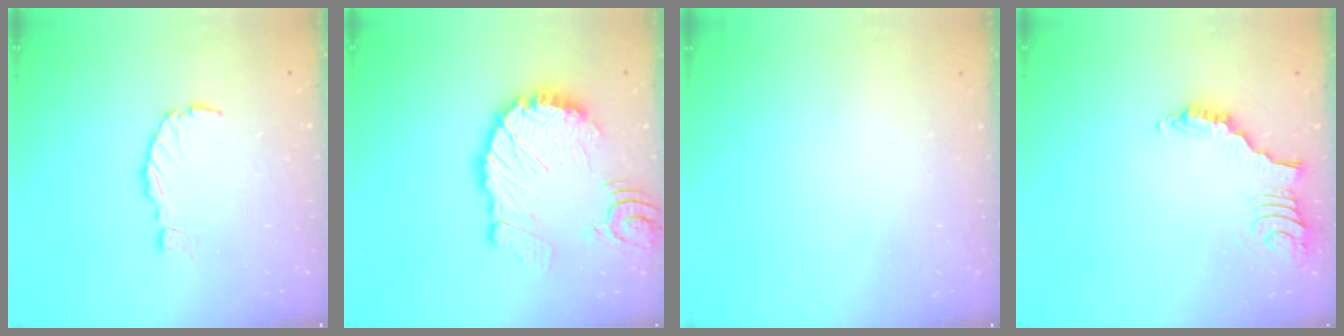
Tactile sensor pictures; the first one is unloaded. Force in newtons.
{"total": 17.6, "press": 17.5, "slide": 2.2}
{"total": 0.0}
{"total": 3.5, "press": 3.5, "slide": 0.4}